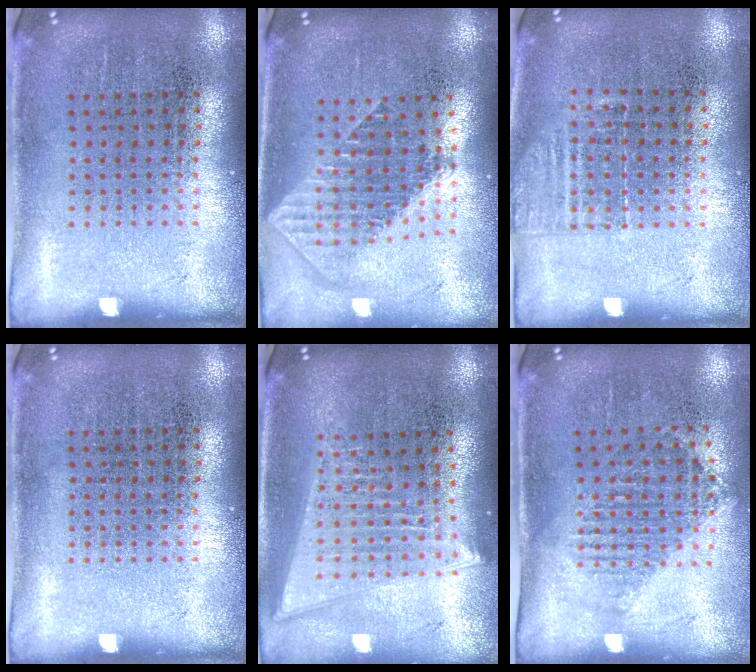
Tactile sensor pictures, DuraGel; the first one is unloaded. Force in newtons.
{"total": 1.8, "press": 1.5, "slide": 1.0}
{"total": 1.3, "press": 1.1, "slide": 0.6}
{"total": 0.0}
{"total": 2.0, "press": 1.7, "slide": 1.0}
{"total": 1.0, "press": 0.9, "slide": 0.4}